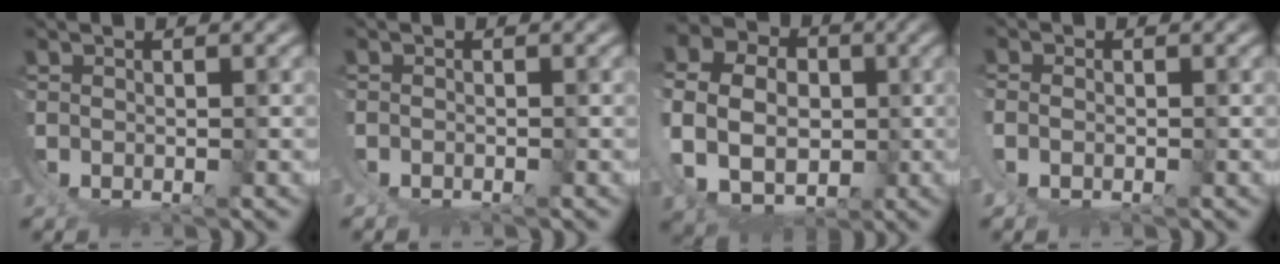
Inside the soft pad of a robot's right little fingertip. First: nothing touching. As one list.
[{"total": 0.9, "force": [-0.1, 0.9, 0.3], "torque": [-0.009, 0.000, -0.004]}, {"total": 13.3, "force": [3.1, 10.2, 7.9], "torque": [-0.150, -0.018, 0.049]}, {"total": 2.6, "force": [0.4, 2.3, 1.3], "torque": [-0.041, -0.007, 0.007]}]